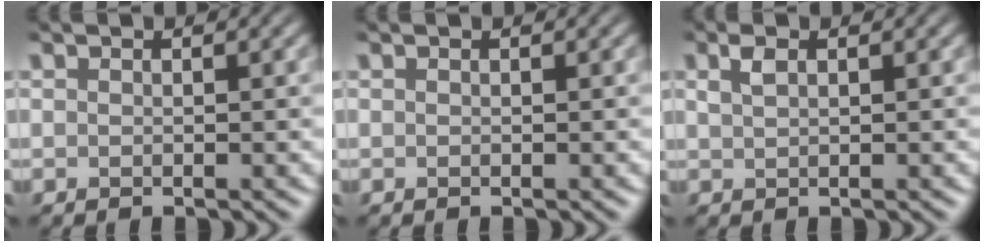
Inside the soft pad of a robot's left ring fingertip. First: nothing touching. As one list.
[{"total": 0.0}, {"total": 1.4, "force": [0.8, 0.6, 1.0], "torque": [-0.021, 0.005, 0.016]}]